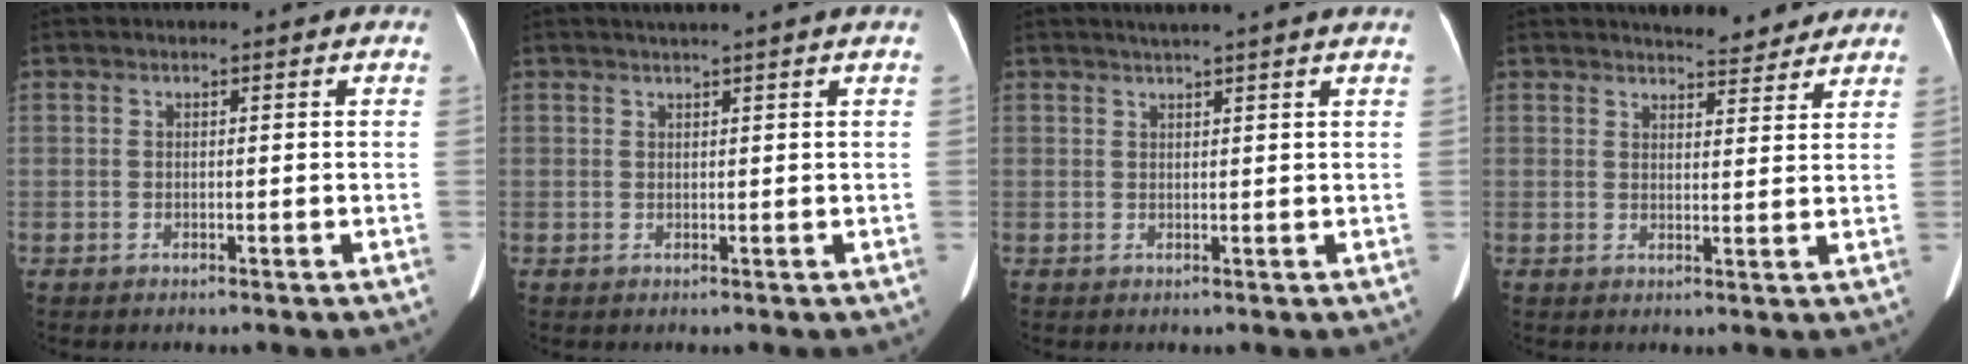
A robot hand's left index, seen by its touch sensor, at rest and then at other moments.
{"total": 2.0, "force": [1.7, -0.6, 0.9], "torque": [-0.008, 0.010, 0.033]}
{"total": 5.0, "force": [4.2, -0.8, 2.5], "torque": [-0.035, 0.019, 0.053]}
{"total": 6.0, "force": [5.7, 1.3, 1.3], "torque": [-0.018, 0.000, 0.068]}